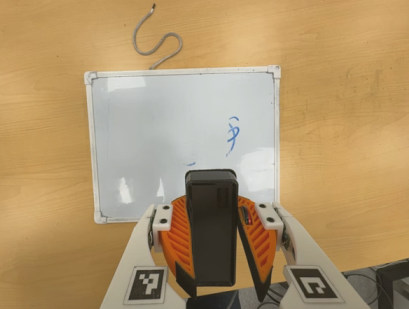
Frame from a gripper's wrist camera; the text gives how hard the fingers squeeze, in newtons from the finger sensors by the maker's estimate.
{"total": 10.8, "left": 10.1, "right": 11.4}